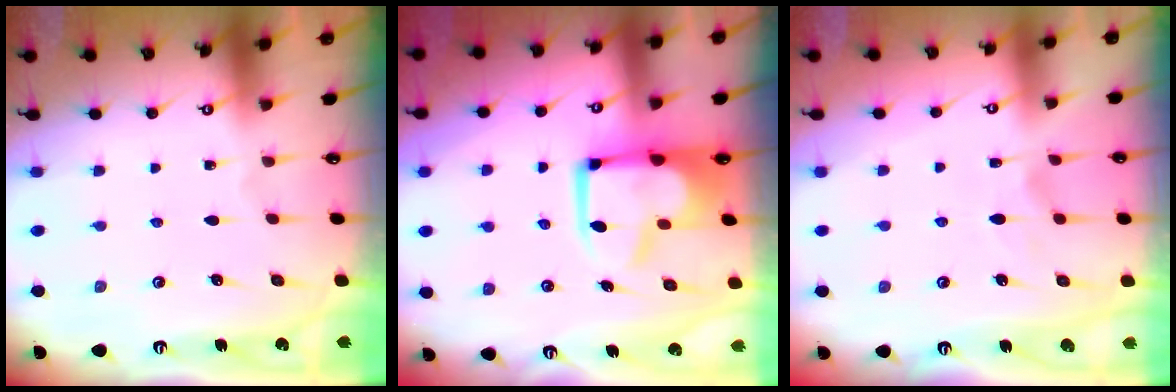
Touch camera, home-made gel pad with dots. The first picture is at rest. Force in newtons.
{"total": 3.5, "press": 3.4, "slide": 0.8}
{"total": 1.5, "press": 1.3, "slide": 0.6}